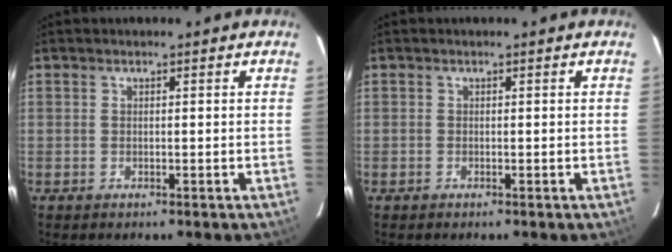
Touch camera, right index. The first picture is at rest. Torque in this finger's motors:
{"motor_torque": [0.00, 0.00, 0.00, -0.04]}